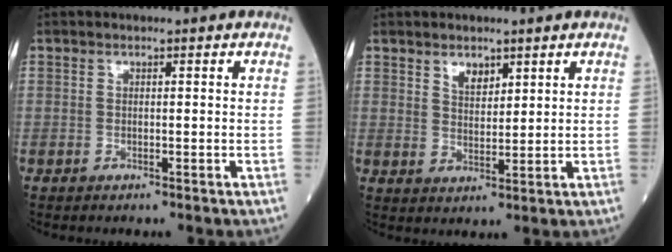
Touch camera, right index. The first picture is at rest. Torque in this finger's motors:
{"motor_torque": [0.04, 0.03, 0.01, 0.02]}